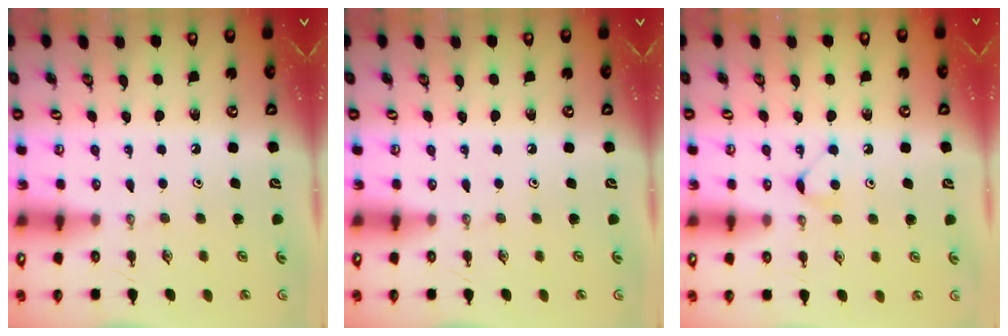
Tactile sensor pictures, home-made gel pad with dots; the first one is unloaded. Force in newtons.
{"total": 0.0}
{"total": 5.2, "press": 5.2, "slide": 0.4}